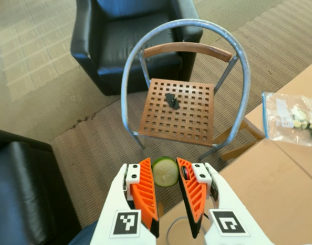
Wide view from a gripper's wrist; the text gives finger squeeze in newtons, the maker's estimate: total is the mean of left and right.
{"total": 9.5, "left": 9.6, "right": 9.4}